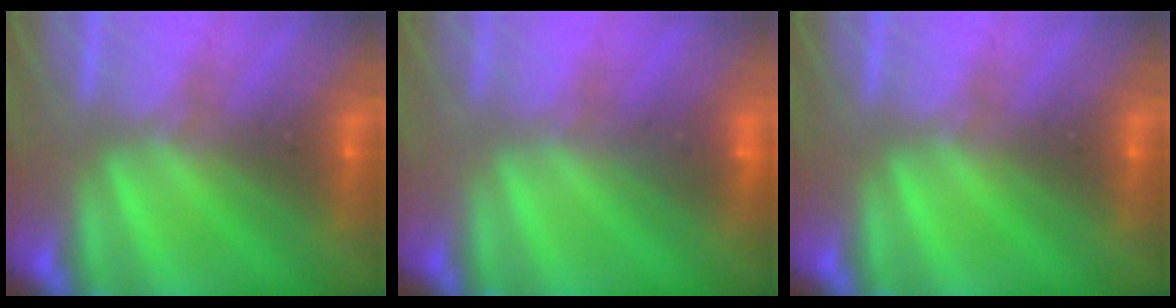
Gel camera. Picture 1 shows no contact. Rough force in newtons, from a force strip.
{"total": 3.0}
{"total": 0.0}